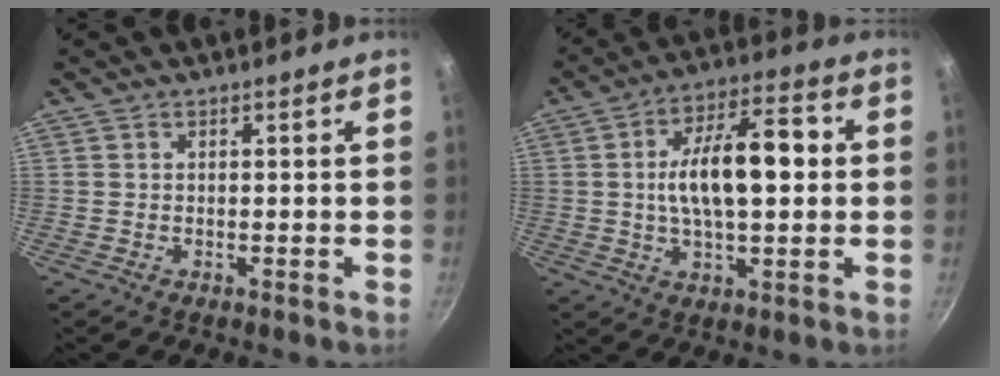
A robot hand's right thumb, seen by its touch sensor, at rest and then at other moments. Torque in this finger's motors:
{"motor_torque": [1.06, 3.35, 1.73, -0.05, 0.14]}